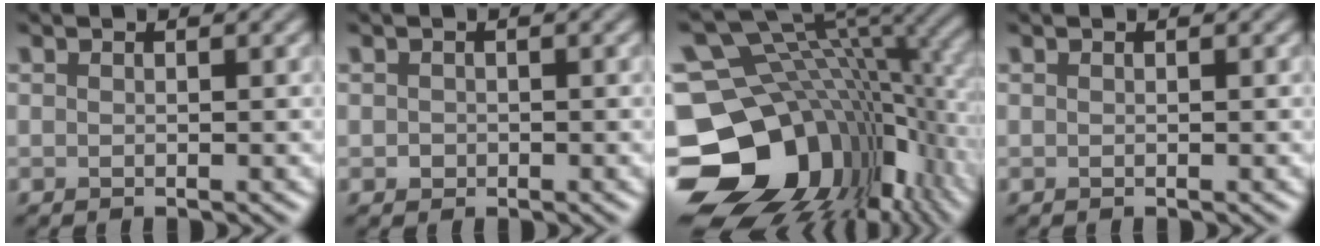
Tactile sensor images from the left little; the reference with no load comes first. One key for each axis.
{"total": 0.8, "fx": -0.1, "fy": 0.7, "fz": 0.2, "tx": 0.000, "ty": -0.004, "tz": -0.004}
{"total": 18.4, "fx": -4.5, "fy": 13.2, "fz": 12.0, "tx": -0.236, "ty": -0.025, "tz": -0.057}
{"total": 0.0}